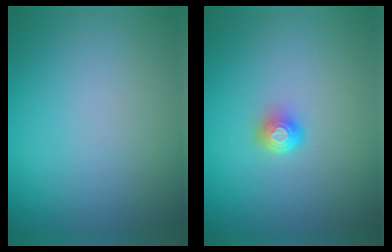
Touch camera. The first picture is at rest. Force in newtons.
{"total": 1.6, "press": 1.2, "slide": 1.1}